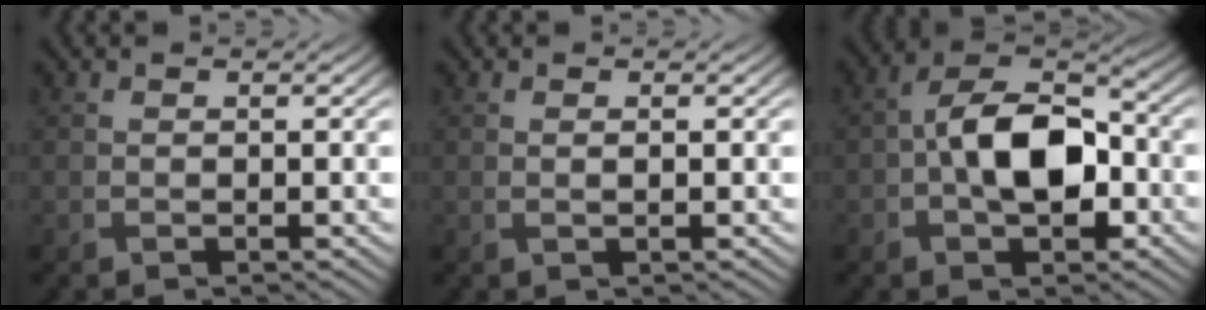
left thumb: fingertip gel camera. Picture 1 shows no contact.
{"total": 0.8, "force": [0.2, 0.1, 0.7], "torque": [-0.017, 0.003, 0.002]}
{"total": 10.1, "force": [-1.1, 5.9, 8.1], "torque": [-0.149, 0.007, -0.026]}